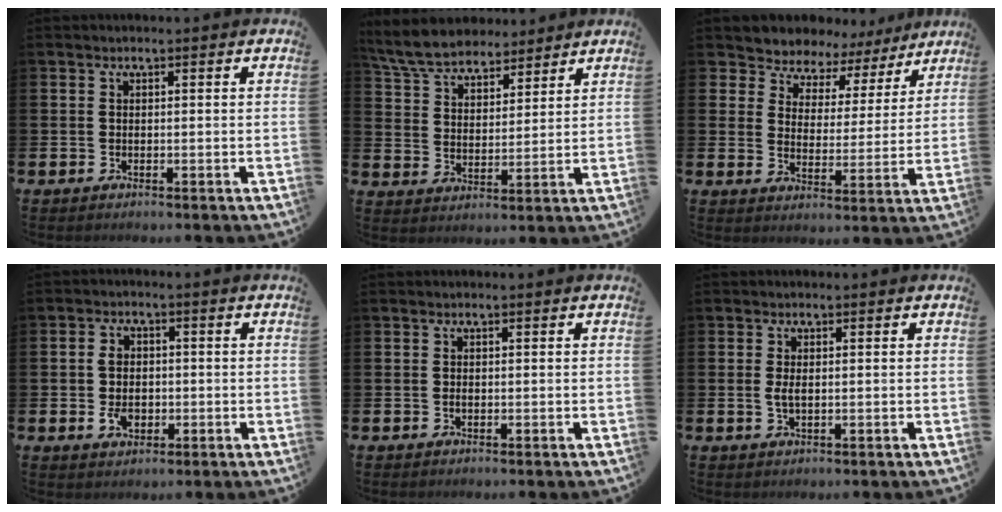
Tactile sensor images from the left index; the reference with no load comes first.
{"total": 7.4, "force": [6.9, 2.3, 1.5], "torque": [-0.060, -0.027, 0.128]}
{"total": 5.9, "force": [5.3, 2.7, -0.5], "torque": [-0.030, -0.040, 0.092]}
{"total": 4.2, "force": [-0.4, 3.2, 2.7], "torque": [-0.048, 0.001, -0.016]}
{"total": 0.6, "force": [-0.6, 0.1, -0.1], "torque": [-0.002, 0.003, -0.012]}
{"total": 1.7, "force": [0.2, 0.7, 1.5], "torque": [-0.022, 0.001, 0.001]}